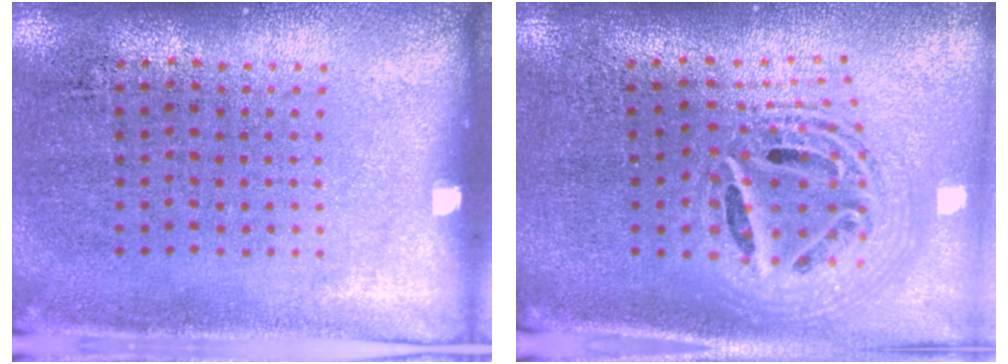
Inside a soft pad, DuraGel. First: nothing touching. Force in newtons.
{"total": 2.4, "press": 1.8, "slide": 1.6}